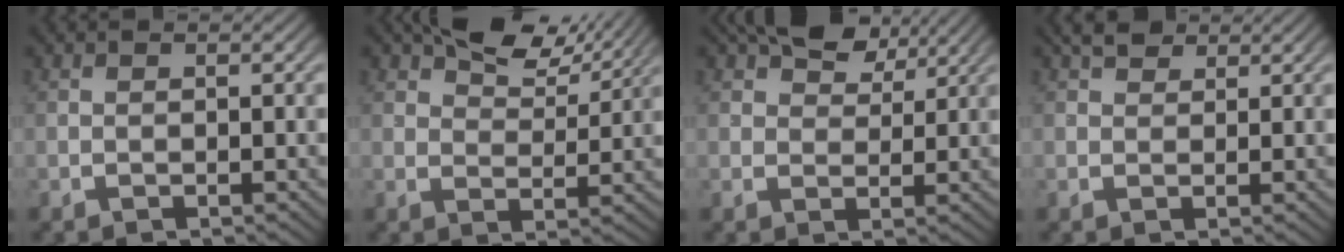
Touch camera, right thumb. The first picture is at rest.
{"total": 6.1, "force": [4.9, 2.2, 2.8], "torque": [-0.039, 0.011, 0.079]}
{"total": 6.0, "force": [4.5, 2.8, 2.9], "torque": [-0.041, 0.011, 0.071]}
{"total": 3.2, "force": [2.6, 1.3, 1.3], "torque": [-0.012, 0.007, 0.043]}